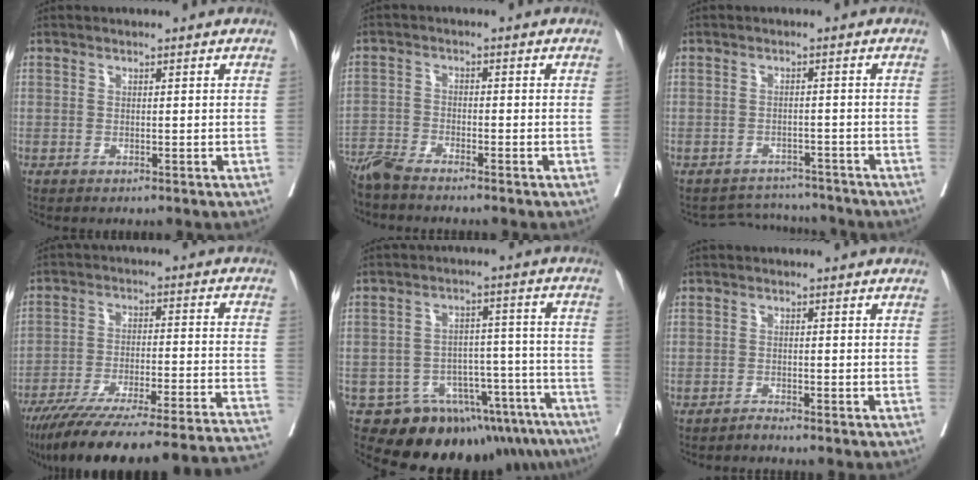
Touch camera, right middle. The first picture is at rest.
{"total": 5.1, "force": [-4.7, -0.1, 1.9], "torque": [-0.031, -0.017, -0.094]}
{"total": 5.0, "force": [-4.8, 1.1, -1.2], "torque": [0.019, 0.015, -0.066]}
{"total": 29.9, "force": [-25.8, 1.0, 15.2], "torque": [-0.160, -0.034, -0.359]}
{"total": 17.6, "force": [-14.9, 6.9, 6.2], "torque": [-0.028, 0.042, -0.192]}
{"total": 1.0, "force": [-1.0, -0.3, 0.0], "torque": [0.003, -0.002, -0.017]}